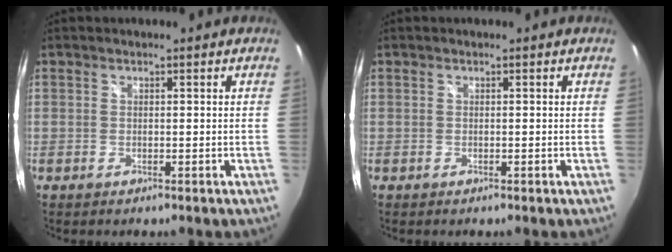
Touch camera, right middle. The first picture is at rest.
{"total": 0.0}